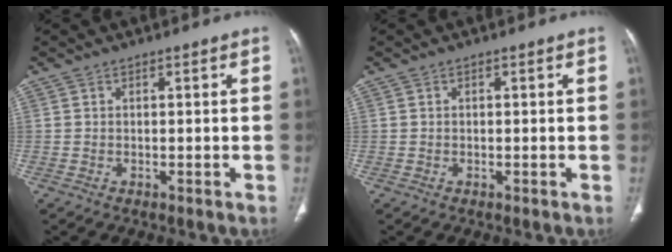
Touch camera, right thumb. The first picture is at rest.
{"total": 0.0}